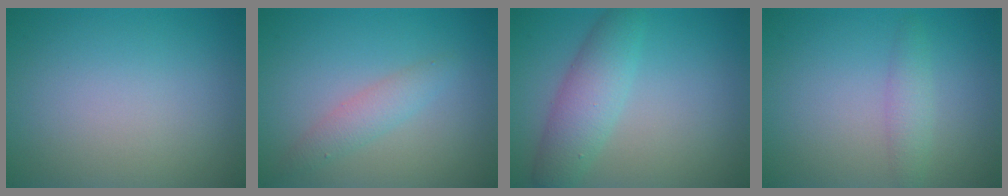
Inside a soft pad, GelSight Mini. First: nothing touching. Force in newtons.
{"total": 2.0, "press": 2.0, "slide": 0.0}
{"total": 4.0, "press": 4.0, "slide": 0.1}
{"total": 1.7, "press": 1.7, "slide": 0.1}